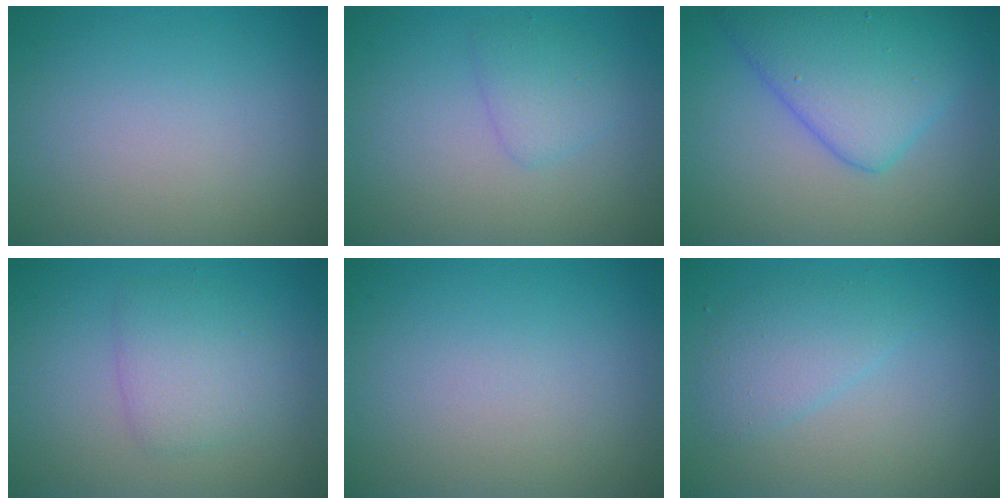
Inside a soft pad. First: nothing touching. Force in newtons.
{"total": 1.9, "press": 1.9, "slide": 0.0}
{"total": 6.8, "press": 6.8, "slide": 0.4}
{"total": 2.9, "press": 2.9, "slide": 0.1}
{"total": 0.0}
{"total": 2.5, "press": 2.5, "slide": 0.1}